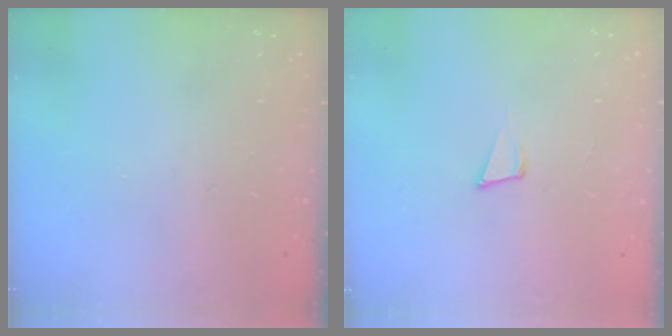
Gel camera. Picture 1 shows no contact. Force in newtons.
{"total": 4.6, "press": 3.2, "slide": 3.3}